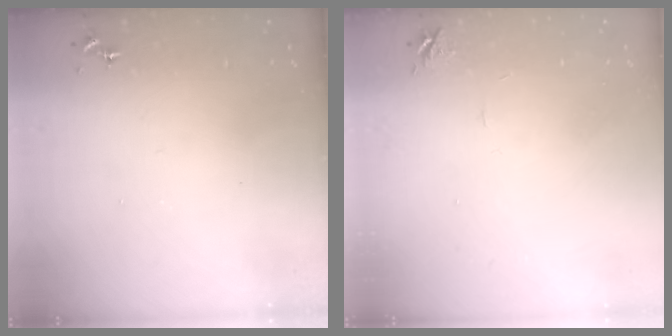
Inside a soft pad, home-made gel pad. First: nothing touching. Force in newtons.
{"total": 5.8, "press": 5.8, "slide": 0.7}